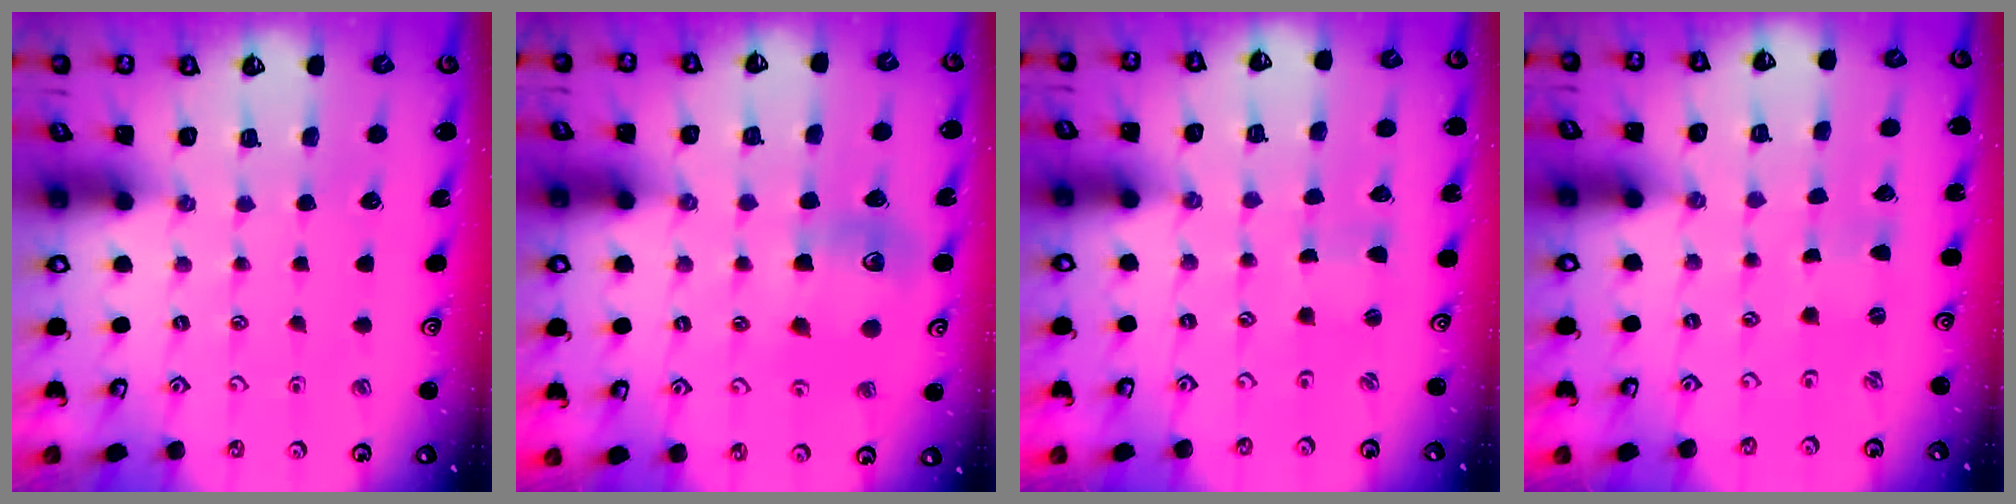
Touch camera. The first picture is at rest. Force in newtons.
{"total": 11.5, "press": 11.5, "slide": 0.8}
{"total": 0.6, "press": 0.6, "slide": 0.1}
{"total": 0.0}